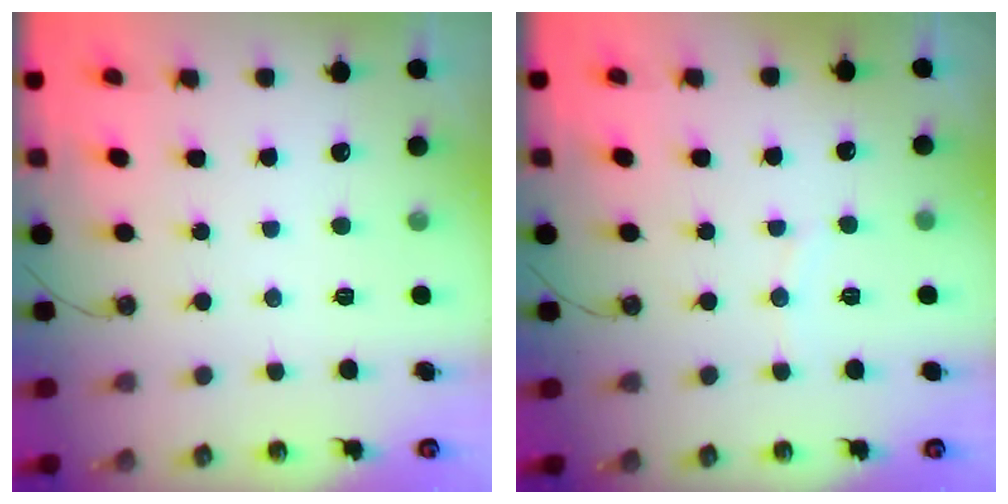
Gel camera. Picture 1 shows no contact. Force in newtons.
{"total": 2.5, "press": 2.5, "slide": 0.3}